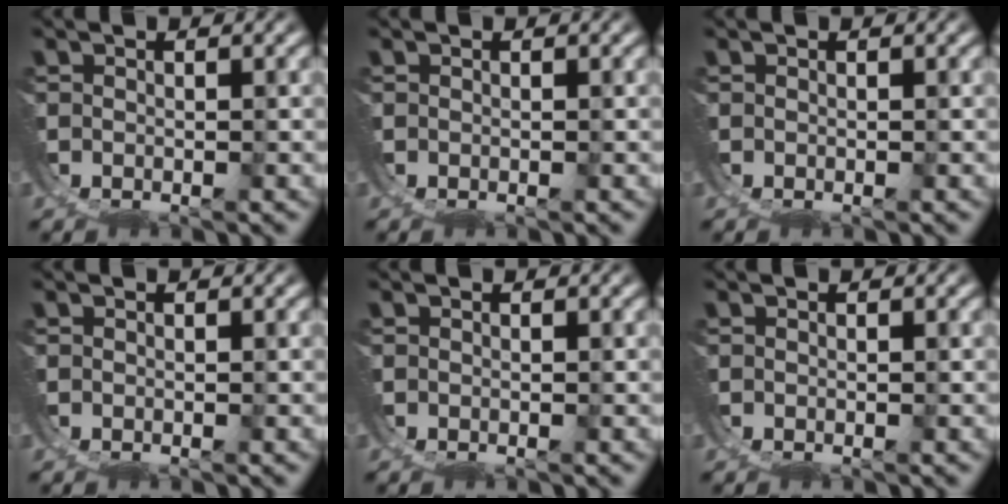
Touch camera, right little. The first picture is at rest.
{"total": 0.0}
{"total": 0.0}
{"total": 0.0}
{"total": 0.0}
{"total": 0.0}